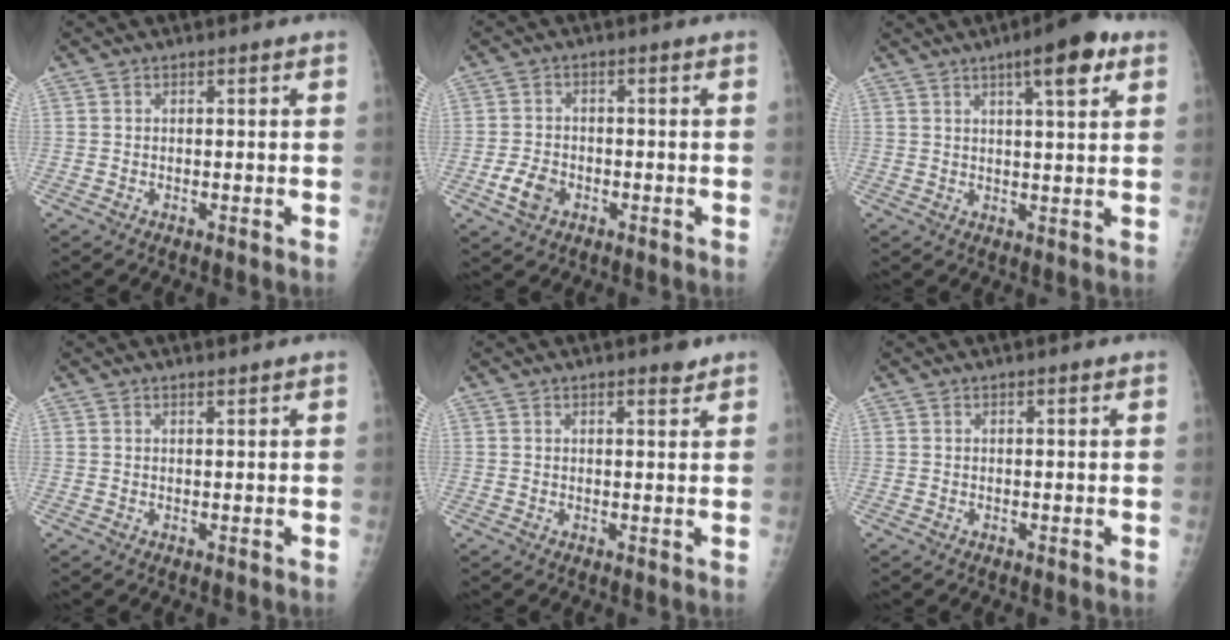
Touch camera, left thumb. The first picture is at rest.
{"total": 4.6, "force": [-2.3, 3.3, 2.3], "torque": [-0.038, 0.014, -0.038]}
{"total": 9.3, "force": [4.7, 2.2, 7.7], "torque": [-0.100, -0.010, 0.063]}
{"total": 0.9, "force": [0.7, 0.1, 0.5], "torque": [-0.007, -0.004, 0.013]}
{"total": 2.4, "force": [1.7, 0.7, 1.5], "torque": [-0.016, -0.009, 0.023]}
{"total": 0.9, "force": [0.4, 0.2, 0.7], "torque": [-0.012, 0.001, 0.005]}